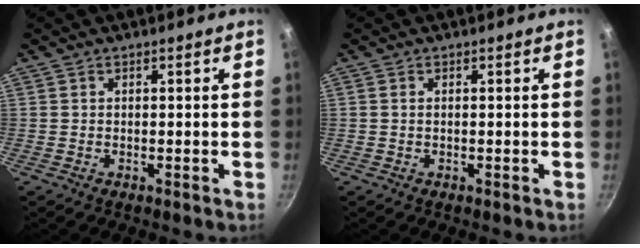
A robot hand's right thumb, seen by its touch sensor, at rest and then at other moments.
{"total": 0.0}